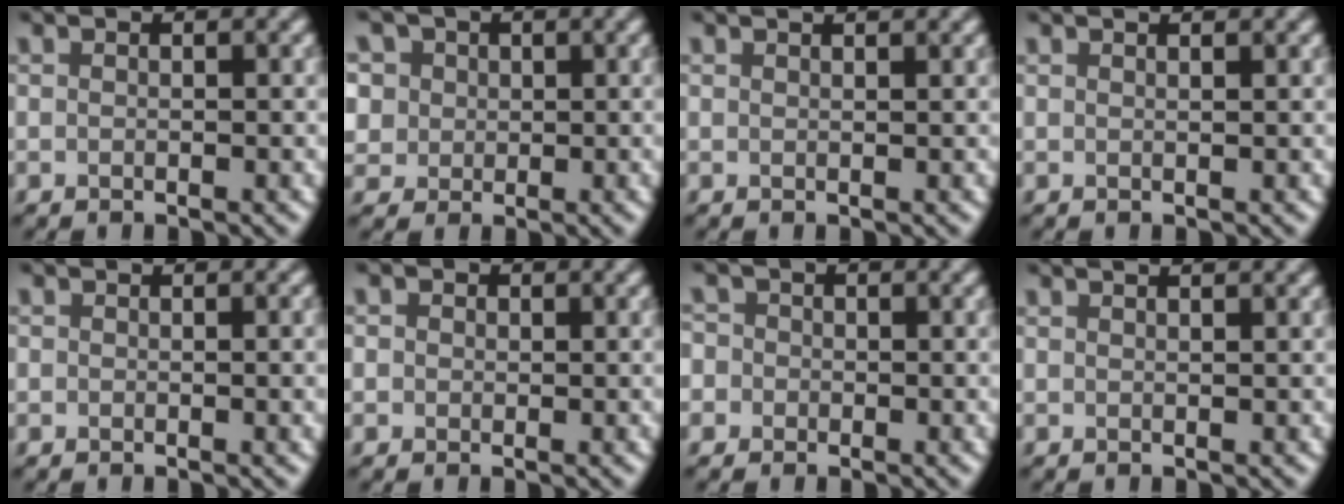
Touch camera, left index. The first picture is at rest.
{"total": 7.4, "force": [3.6, 5.7, 3.0], "torque": [-0.066, 0.020, 0.037]}
{"total": 1.4, "force": [1.2, 0.4, 0.7], "torque": [-0.007, 0.000, 0.009]}
{"total": 1.0, "force": [0.8, 0.3, 0.5], "torque": [-0.001, 0.000, 0.006]}
{"total": 2.2, "force": [0.0, 1.5, 1.6], "torque": [-0.006, -0.002, -0.002]}
{"total": 2.1, "force": [0.9, 1.8, 0.8], "torque": [-0.005, 0.011, -0.003]}
{"total": 3.8, "force": [0.3, 3.6, 1.3], "torque": [-0.009, 0.030, -0.031]}
{"total": 1.7, "force": [1.3, 0.5, 1.0], "torque": [-0.007, 0.004, 0.006]}